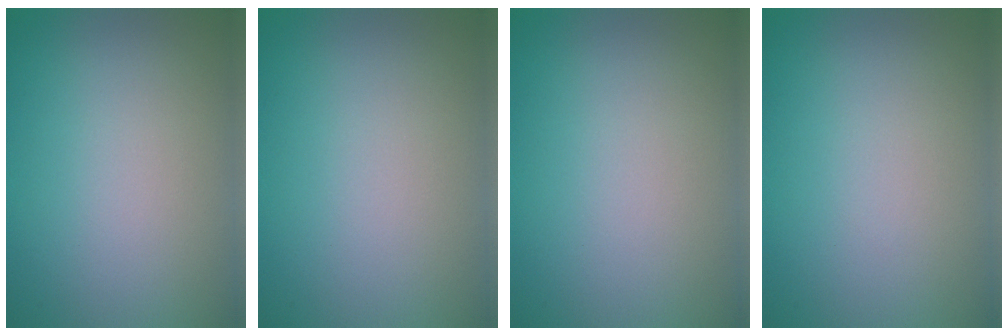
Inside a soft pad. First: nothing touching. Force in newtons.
{"total": 0.0}
{"total": 0.0}
{"total": 0.0}